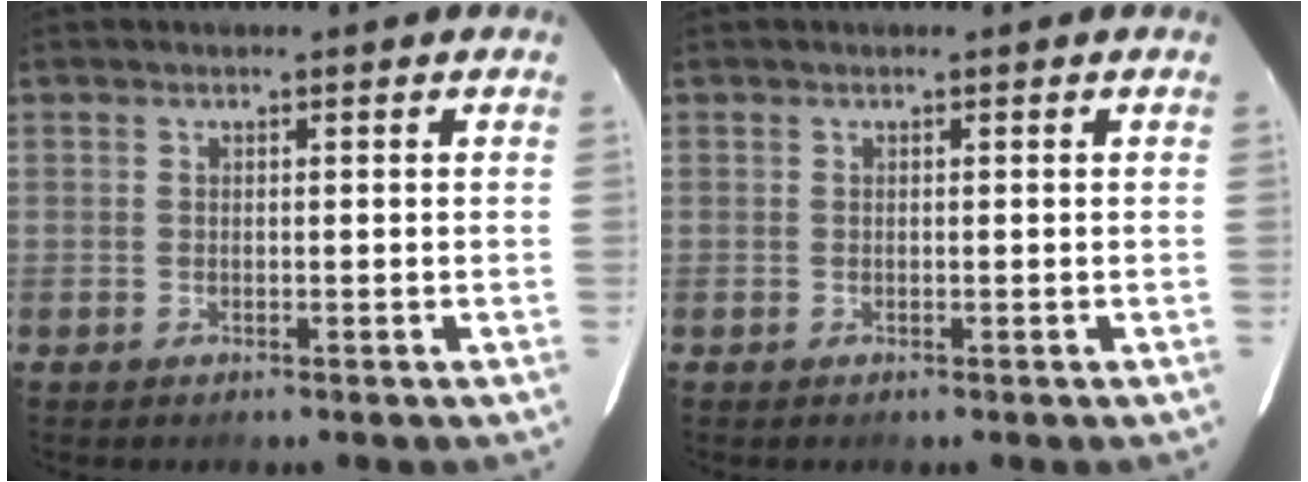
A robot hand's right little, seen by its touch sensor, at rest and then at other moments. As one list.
[{"total": 0.0}]